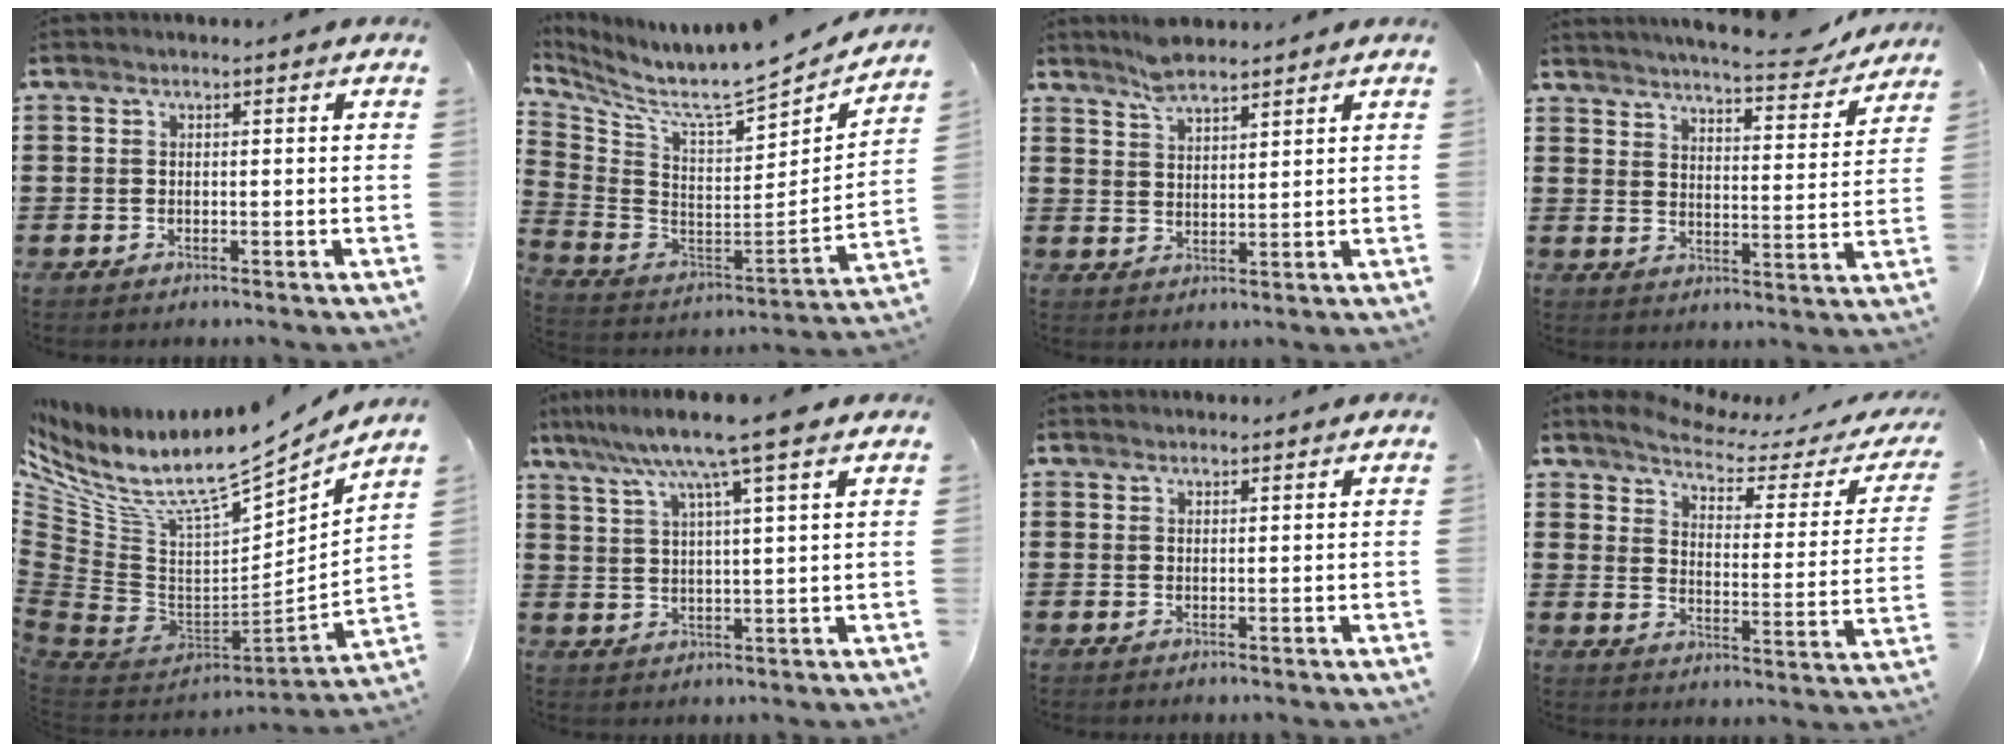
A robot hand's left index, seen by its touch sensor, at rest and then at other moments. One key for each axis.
{"total": 7.0, "fx": 5.9, "fy": 1.1, "fz": 3.6, "tx": -0.093, "ty": -0.066, "tz": 0.091}
{"total": 4.3, "fx": 4.0, "fy": 1.0, "fz": 1.5, "tx": -0.040, "ty": -0.005, "tz": 0.075}
{"total": 6.2, "fx": 5.9, "fy": 0.0, "fz": 2.2, "tx": -0.052, "ty": -0.038, "tz": 0.096}
{"total": 10.9, "fx": 7.8, "fy": 3.8, "fz": 6.5, "tx": -0.143, "ty": -0.065, "tz": 0.133}
{"total": 8.8, "fx": 6.4, "fy": -0.3, "fz": 6.0, "tx": -0.135, "ty": -0.021, "tz": 0.106}
{"total": 1.0, "fx": 1.0, "fy": 0.3, "fz": 0.0, "tx": -0.002, "ty": 0.001, "tz": 0.019}
{"total": 3.8, "fx": 3.2, "fy": 0.6, "fz": 1.9, "tx": -0.060, "ty": -0.021, "tz": 0.045}